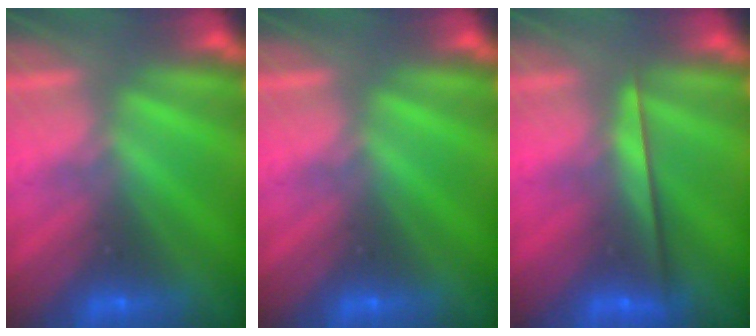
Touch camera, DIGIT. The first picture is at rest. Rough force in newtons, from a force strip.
{"total": 0.0}
{"total": 2.4}